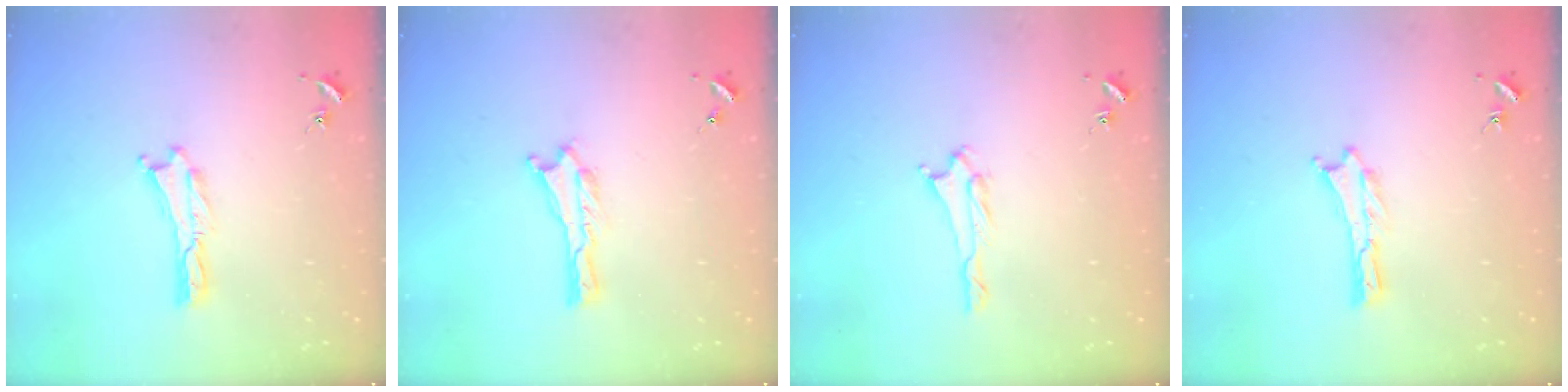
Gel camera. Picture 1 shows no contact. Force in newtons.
{"total": 0.0}
{"total": 1.7, "press": 1.7, "slide": 0.3}
{"total": 0.0}